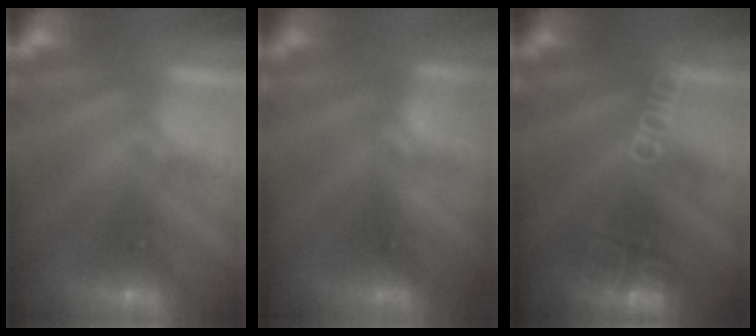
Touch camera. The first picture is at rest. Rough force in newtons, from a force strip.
{"total": 2.8}
{"total": 2.6}